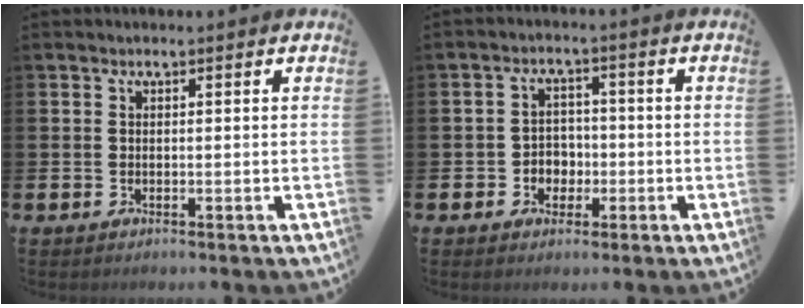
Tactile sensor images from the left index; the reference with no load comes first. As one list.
[{"total": 3.1, "force": [-1.1, 2.8, 0.9], "torque": [-0.027, 0.005, -0.027]}]